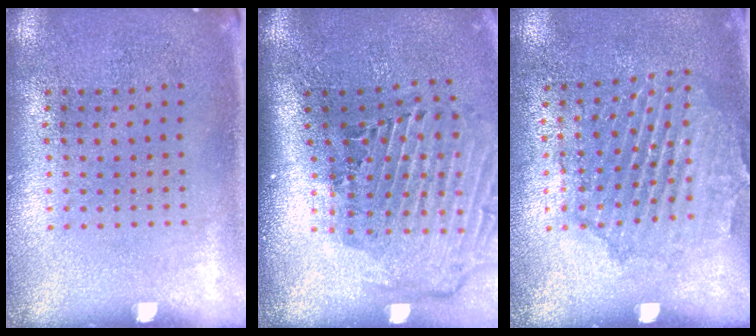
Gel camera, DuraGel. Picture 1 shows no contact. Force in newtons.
{"total": 2.9, "press": 1.9, "slide": 2.1}
{"total": 1.6, "press": 1.6, "slide": 0.4}